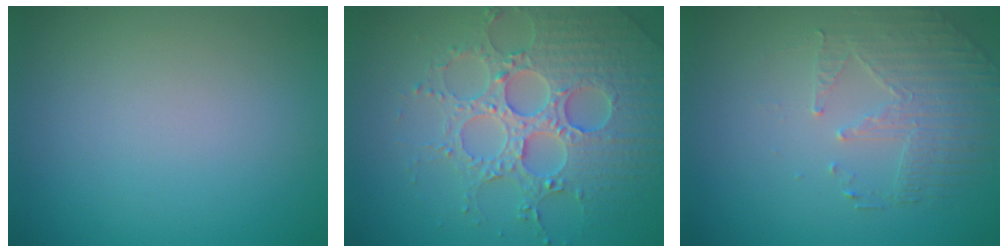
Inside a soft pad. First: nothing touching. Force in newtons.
{"total": 5.5, "press": 5.4, "slide": 1.3}
{"total": 2.2, "press": 1.8, "slide": 1.2}